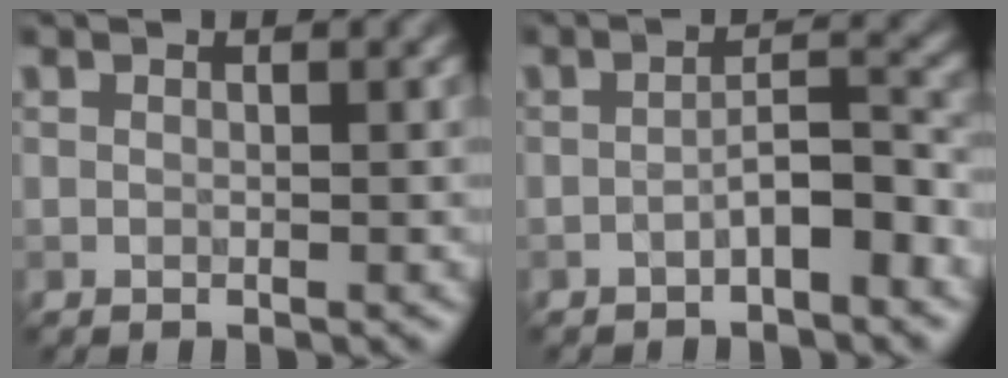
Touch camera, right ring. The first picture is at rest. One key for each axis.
{"total": 2.8, "fx": -1.5, "fy": 0.7, "fz": 2.3, "tx": -0.038, "ty": 0.013, "tz": -0.028}